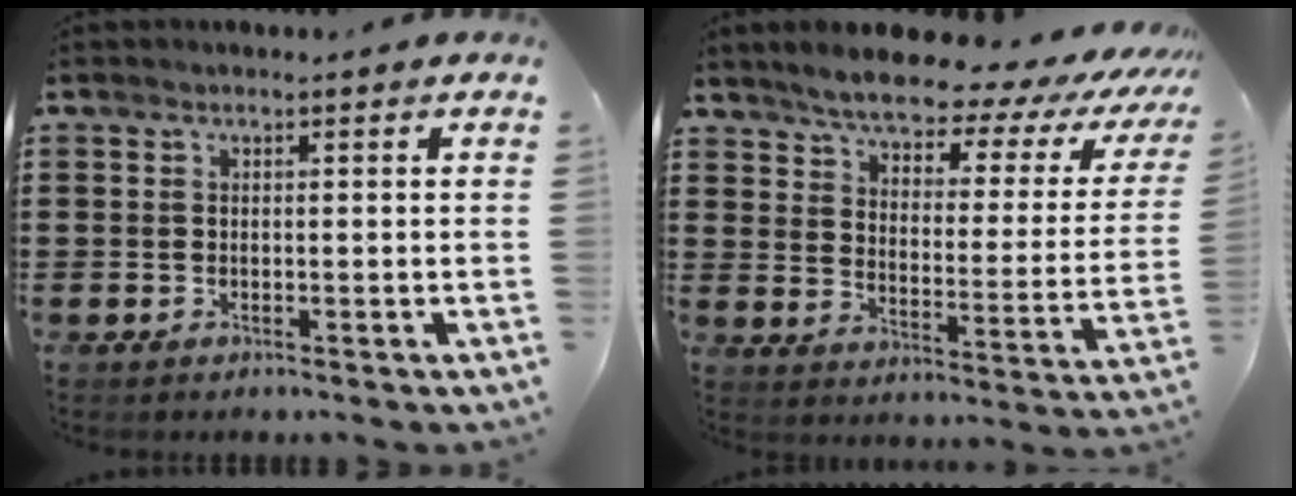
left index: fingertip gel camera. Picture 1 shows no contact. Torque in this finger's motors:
{"motor_torque": [2.14, 0.00, 1.05, 0.21]}